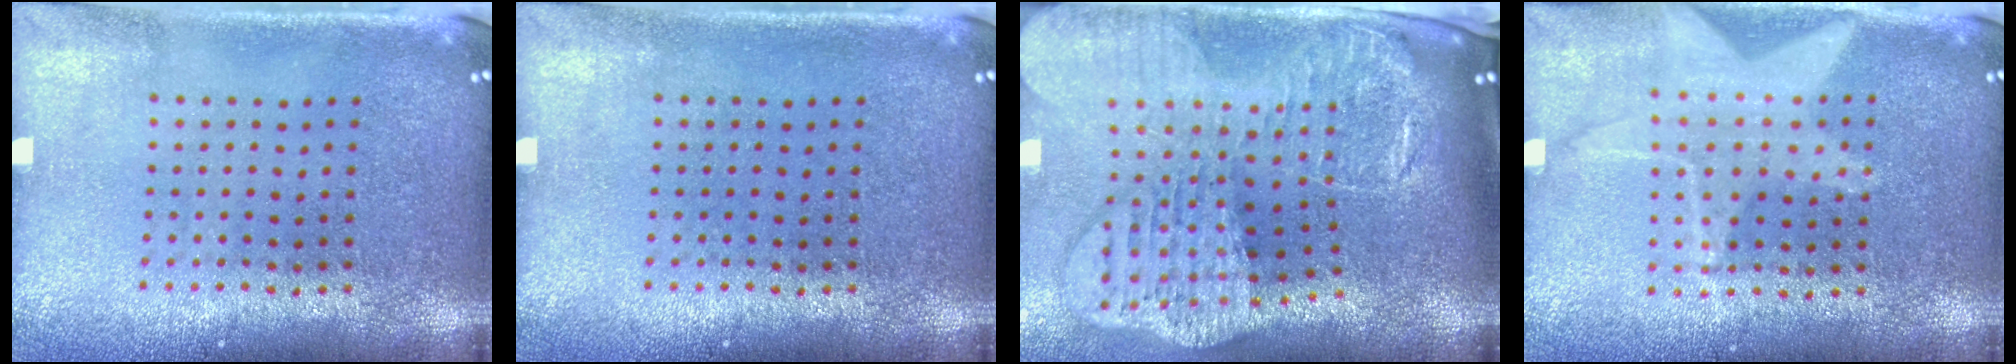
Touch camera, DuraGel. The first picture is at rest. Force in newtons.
{"total": 0.0}
{"total": 4.3, "press": 3.3, "slide": 2.8}
{"total": 1.3, "press": 1.3, "slide": 0.4}